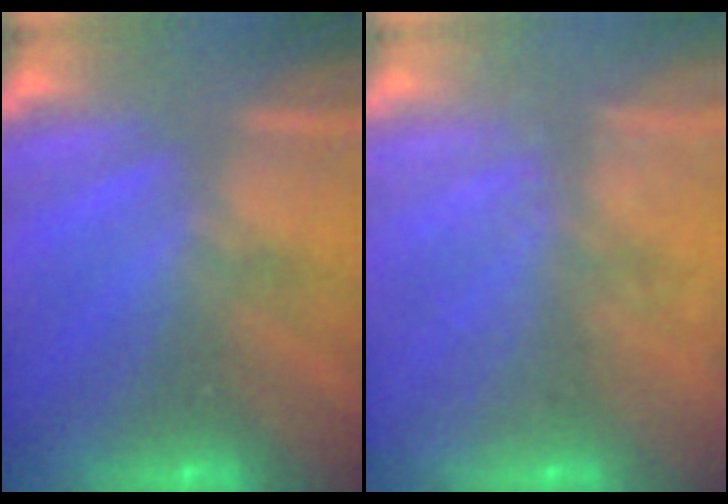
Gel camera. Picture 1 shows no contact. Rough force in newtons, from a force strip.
{"total": 9.1}